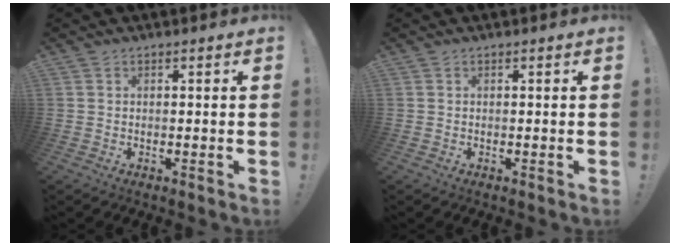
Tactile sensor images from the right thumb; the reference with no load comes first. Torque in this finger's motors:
{"motor_torque": [0.10, -0.02, 0.06, -0.13, 0.00]}